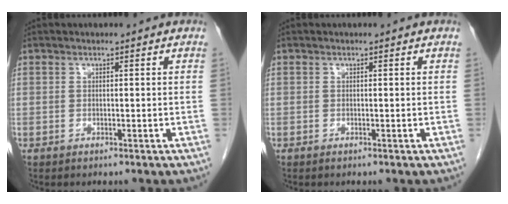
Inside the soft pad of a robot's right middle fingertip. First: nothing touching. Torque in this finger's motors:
{"motor_torque": [-0.14, 0.13, 0.00, 0.01]}